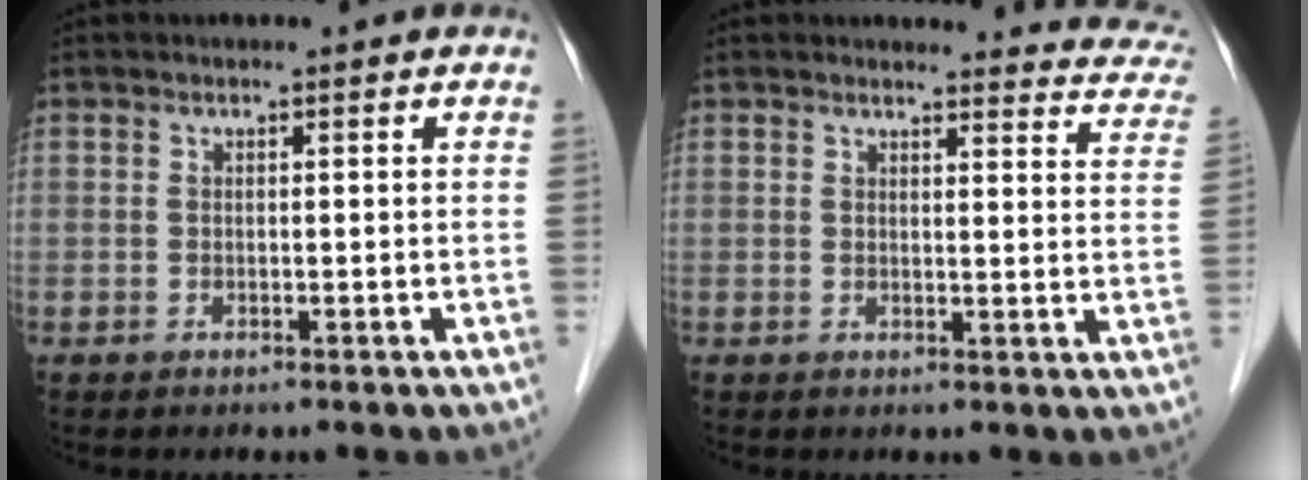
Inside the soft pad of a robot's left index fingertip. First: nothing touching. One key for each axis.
{"total": 13.6, "fx": 13.2, "fy": 2.9, "fz": 1.8, "tx": 0.027, "ty": -0.059, "tz": 0.104}